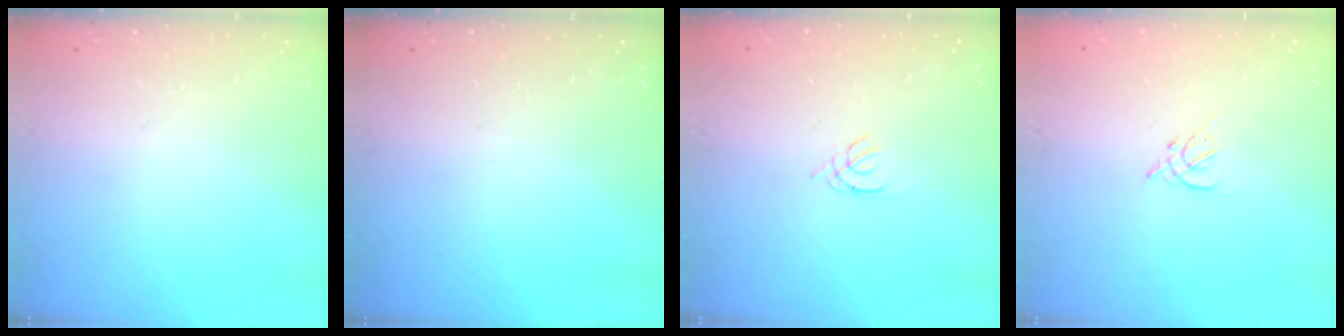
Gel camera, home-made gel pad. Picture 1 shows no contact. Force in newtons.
{"total": 0.0}
{"total": 1.2, "press": 1.2, "slide": 0.3}
{"total": 2.7, "press": 2.6, "slide": 0.7}